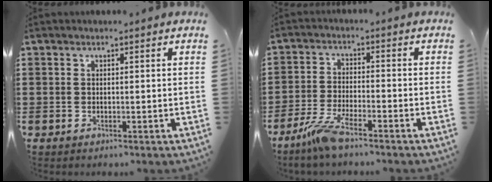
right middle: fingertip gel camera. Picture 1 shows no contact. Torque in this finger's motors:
{"motor_torque": [0.26, -0.39, 0.38, 0.11]}